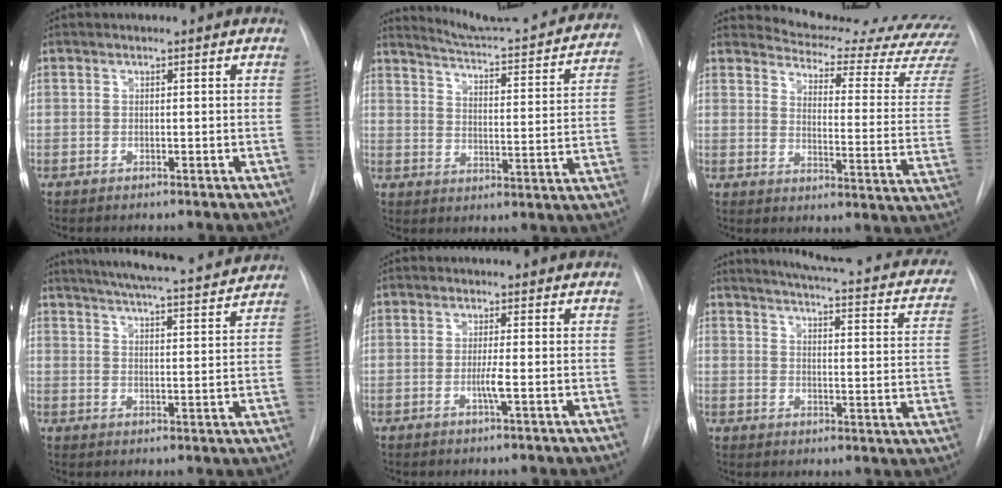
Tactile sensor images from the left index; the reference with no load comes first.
{"total": 23.0, "force": [21.5, 2.1, 7.9], "torque": [-0.109, -0.063, 0.265]}
{"total": 23.5, "force": [22.7, 1.2, 5.8], "torque": [-0.081, -0.144, 0.258]}
{"total": 19.0, "force": [17.4, 1.5, 7.5], "torque": [-0.120, 0.001, 0.231]}
{"total": 2.1, "force": [-0.6, -0.4, 2.0], "torque": [-0.039, -0.004, -0.012]}
{"total": 22.7, "force": [19.3, 4.1, 11.2], "torque": [-0.142, -0.031, 0.213]}